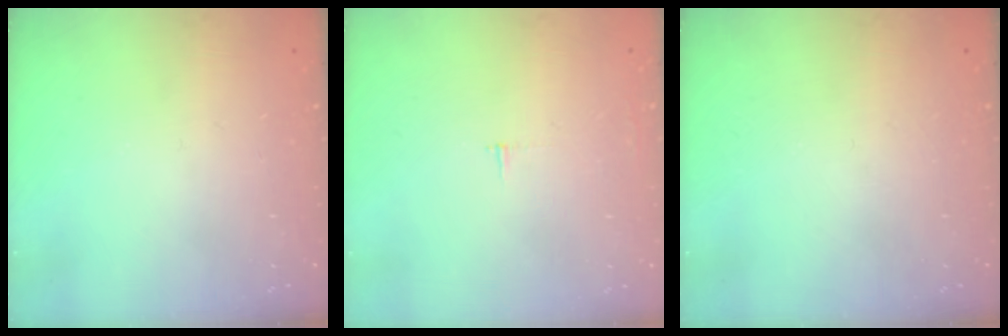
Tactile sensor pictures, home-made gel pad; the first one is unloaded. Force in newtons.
{"total": 2.3, "press": 2.3, "slide": 0.2}
{"total": 0.0}